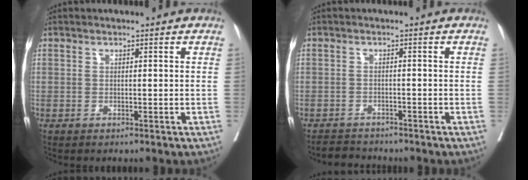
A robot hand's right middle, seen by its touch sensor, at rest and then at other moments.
{"total": 3.2, "force": [-3.1, 0.6, -0.1], "torque": [0.002, -0.010, -0.053]}